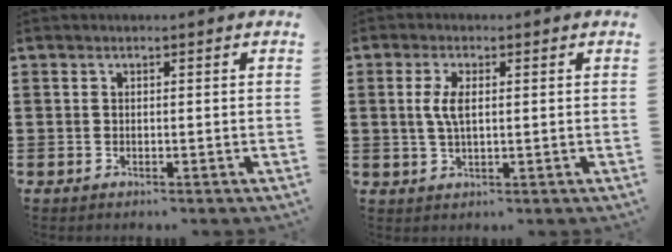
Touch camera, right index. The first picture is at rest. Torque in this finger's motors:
{"motor_torque": [0.67, -0.04, 0.24, 0.10]}